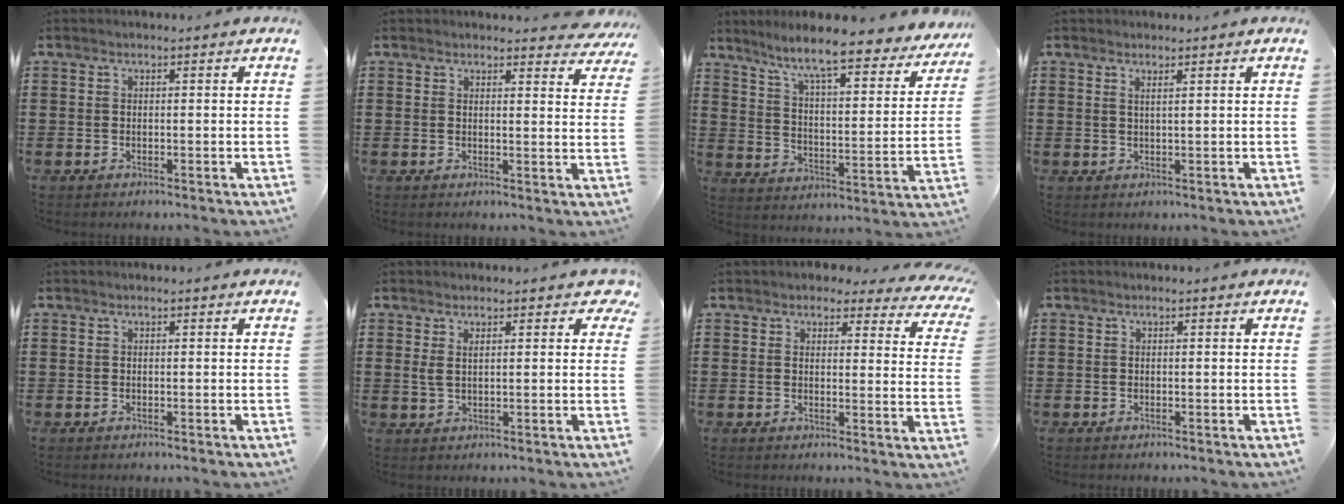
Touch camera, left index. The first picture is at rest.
{"total": 2.6, "force": [2.5, 0.3, 0.5], "torque": [-0.002, -0.014, 0.044]}
{"total": 8.7, "force": [7.6, -0.2, 4.2], "torque": [-0.106, -0.057, 0.122]}
{"total": 1.0, "force": [0.7, -0.1, 0.7], "torque": [-0.016, -0.001, 0.013]}
{"total": 0.0}
{"total": 3.2, "force": [1.6, 1.4, 2.3], "torque": [-0.043, 0.005, 0.025]}
{"total": 3.4, "force": [2.9, 1.4, 0.9], "torque": [-0.016, -0.010, 0.049]}
{"total": 0.0}